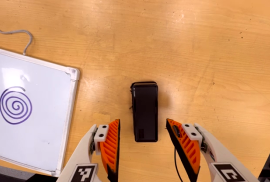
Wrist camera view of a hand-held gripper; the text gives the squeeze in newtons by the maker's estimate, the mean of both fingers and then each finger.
{"total": 0.0}